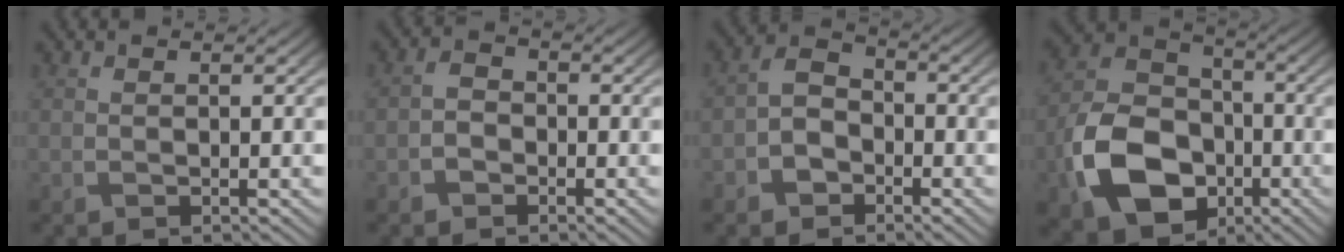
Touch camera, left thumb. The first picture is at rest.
{"total": 2.0, "force": [-1.1, 1.4, 0.8], "torque": [-0.016, 0.006, -0.028]}
{"total": 4.3, "force": [-2.0, 3.1, 2.2], "torque": [-0.043, 0.004, -0.049]}
{"total": 13.1, "force": [-4.8, 9.4, 7.7], "torque": [-0.184, -0.018, -0.105]}